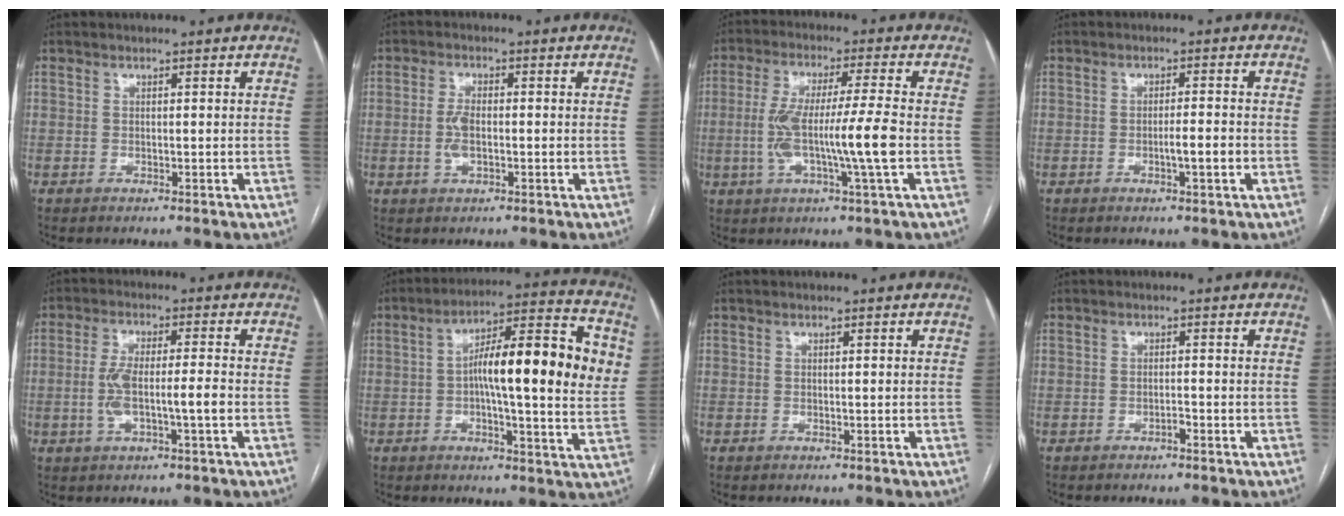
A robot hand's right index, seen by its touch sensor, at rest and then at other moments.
{"total": 3.4, "force": [-0.5, 1.5, 3.1], "torque": [-0.071, 0.003, -0.009]}
{"total": 10.9, "force": [-1.6, -0.3, 10.8], "torque": [-0.211, 0.004, -0.032]}
{"total": 2.8, "force": [-0.9, 0.1, 2.7], "torque": [-0.043, 0.000, -0.014]}
{"total": 6.7, "force": [-1.2, 1.1, 6.5], "torque": [-0.136, 0.015, -0.020]}
{"total": 18.6, "force": [2.4, 3.5, 18.1], "torque": [-0.272, 0.034, 0.027]}
{"total": 0.0}
{"total": 0.7, "force": [-0.5, 0.2, 0.4], "torque": [-0.008, 0.003, -0.008]}